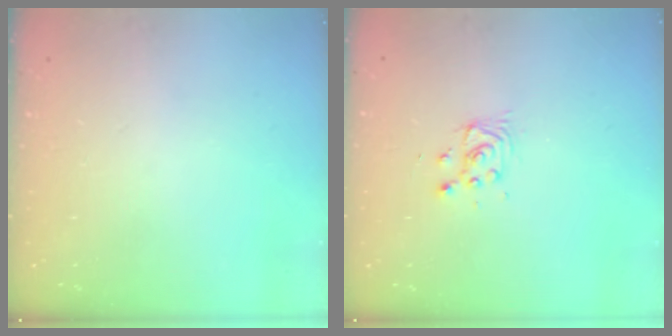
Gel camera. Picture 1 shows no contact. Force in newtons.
{"total": 3.5, "press": 3.5, "slide": 0.4}